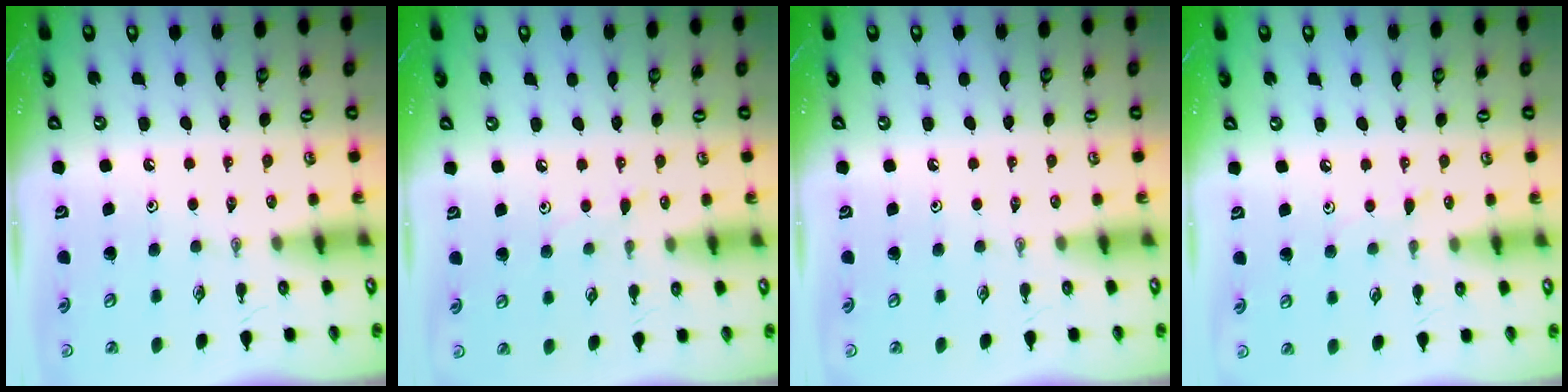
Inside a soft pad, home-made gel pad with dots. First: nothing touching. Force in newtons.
{"total": 5.1, "press": 5.1, "slide": 0.6}
{"total": 0.0}
{"total": 5.1, "press": 5.1, "slide": 0.6}